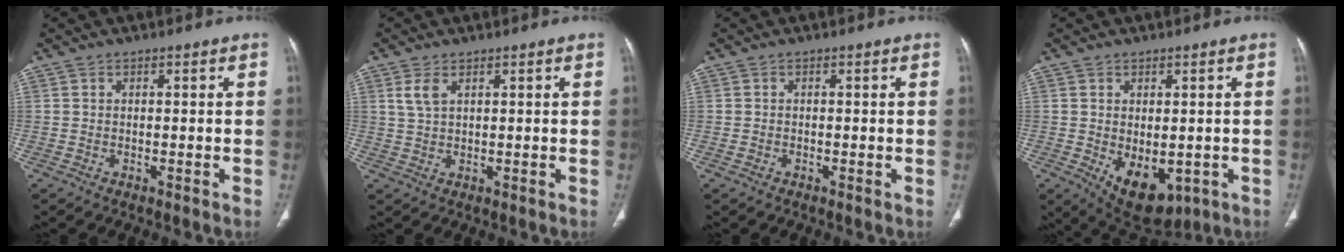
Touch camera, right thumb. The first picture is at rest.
{"total": 3.0, "force": [1.5, 1.4, 2.2], "torque": [-0.050, 0.003, 0.038]}
{"total": 0.6, "force": [-0.2, 0.4, 0.4], "torque": [-0.009, 0.000, -0.005]}
{"total": 9.7, "force": [-2.3, 5.7, 7.4], "torque": [-0.093, -0.009, -0.012]}